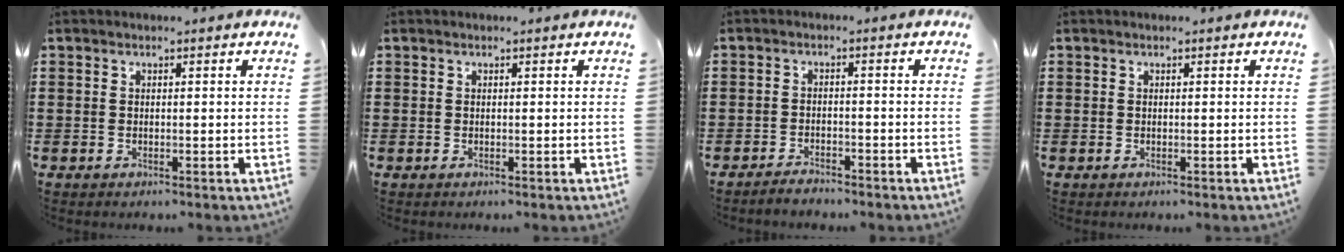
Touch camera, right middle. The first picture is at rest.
{"total": 0.0}
{"total": 2.0, "force": [-2.0, 0.2, 0.4], "torque": [-0.013, 0.000, -0.039]}
{"total": 0.0}